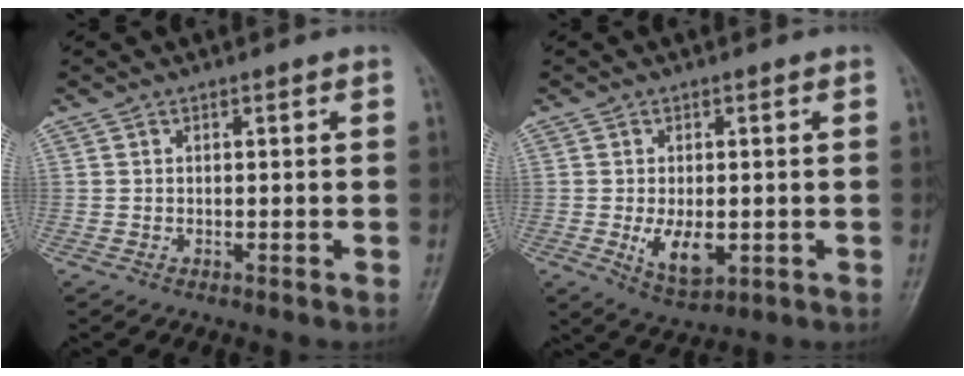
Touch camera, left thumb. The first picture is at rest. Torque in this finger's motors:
{"motor_torque": [0.97, 1.10, 0.82, 0.25, 0.12]}